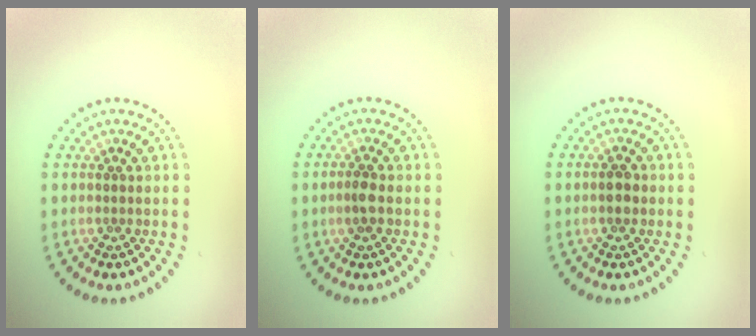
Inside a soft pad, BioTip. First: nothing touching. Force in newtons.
{"total": 1.5, "press": 1.4, "slide": 0.3}
{"total": 1.5, "press": 1.5, "slide": 0.0}